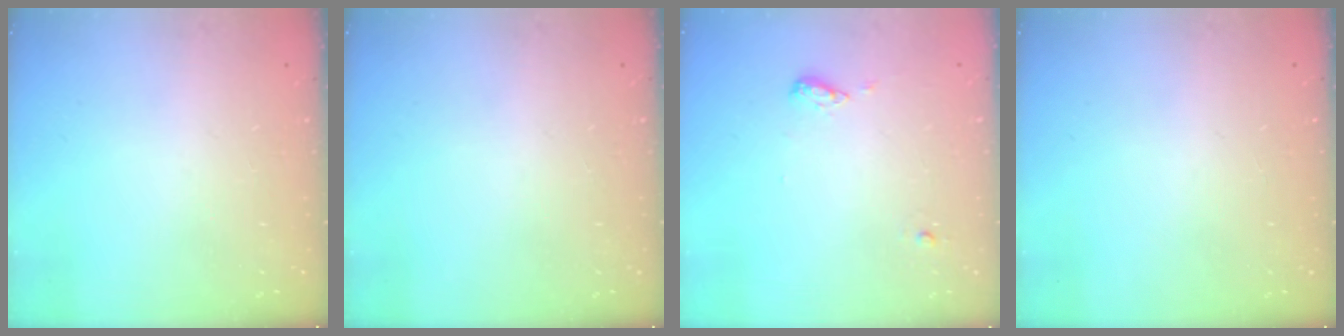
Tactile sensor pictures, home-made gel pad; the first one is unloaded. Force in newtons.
{"total": 0.0}
{"total": 7.0, "press": 6.3, "slide": 2.9}
{"total": 0.0}